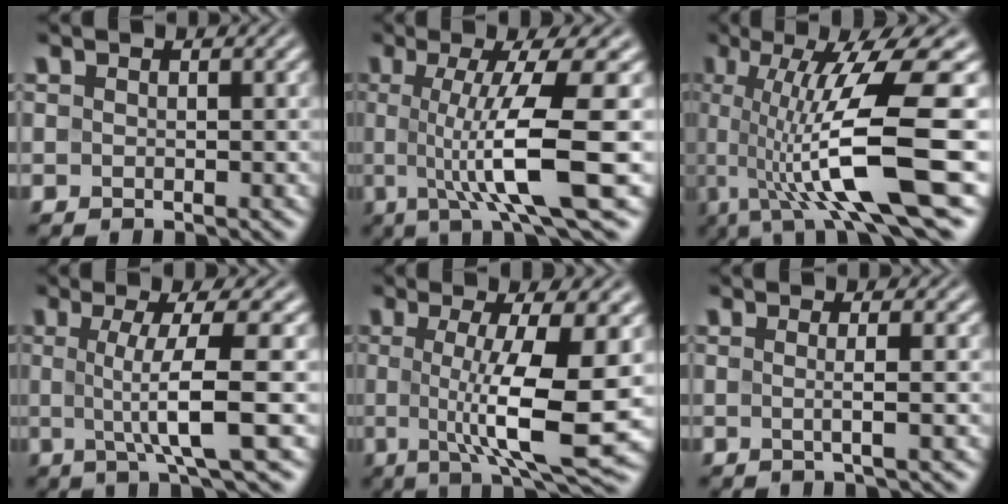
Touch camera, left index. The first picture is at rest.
{"total": 9.3, "force": [-0.5, 1.7, 9.2], "torque": [-0.138, -0.009, -0.005]}
{"total": 12.2, "force": [-0.7, 2.4, 11.9], "torque": [-0.187, 0.001, -0.005]}
{"total": 6.8, "force": [-0.1, 1.1, 6.7], "torque": [-0.113, 0.003, -0.001]}
{"total": 9.8, "force": [-0.3, 2.2, 9.5], "torque": [-0.144, -0.011, -0.002]}
{"total": 2.1, "force": [0.1, 0.6, 2.0], "torque": [-0.034, 0.002, -0.014]}